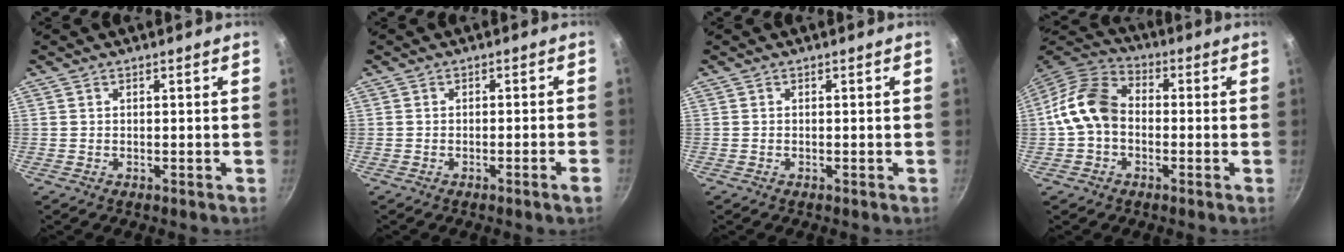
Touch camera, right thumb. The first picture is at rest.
{"total": 2.2, "force": [-1.3, -0.3, 1.8], "torque": [-0.029, 0.012, -0.016]}
{"total": 0.0}
{"total": 11.1, "force": [-1.1, 8.2, 7.4], "torque": [-0.115, 0.034, -0.042]}